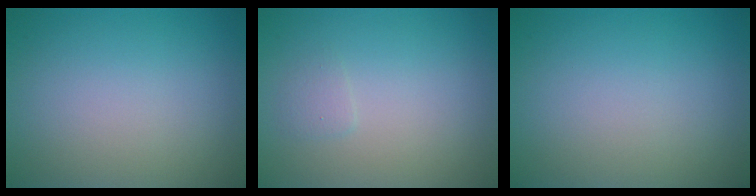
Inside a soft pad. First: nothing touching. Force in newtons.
{"total": 0.7, "press": 0.7, "slide": 0.1}
{"total": 0.0}